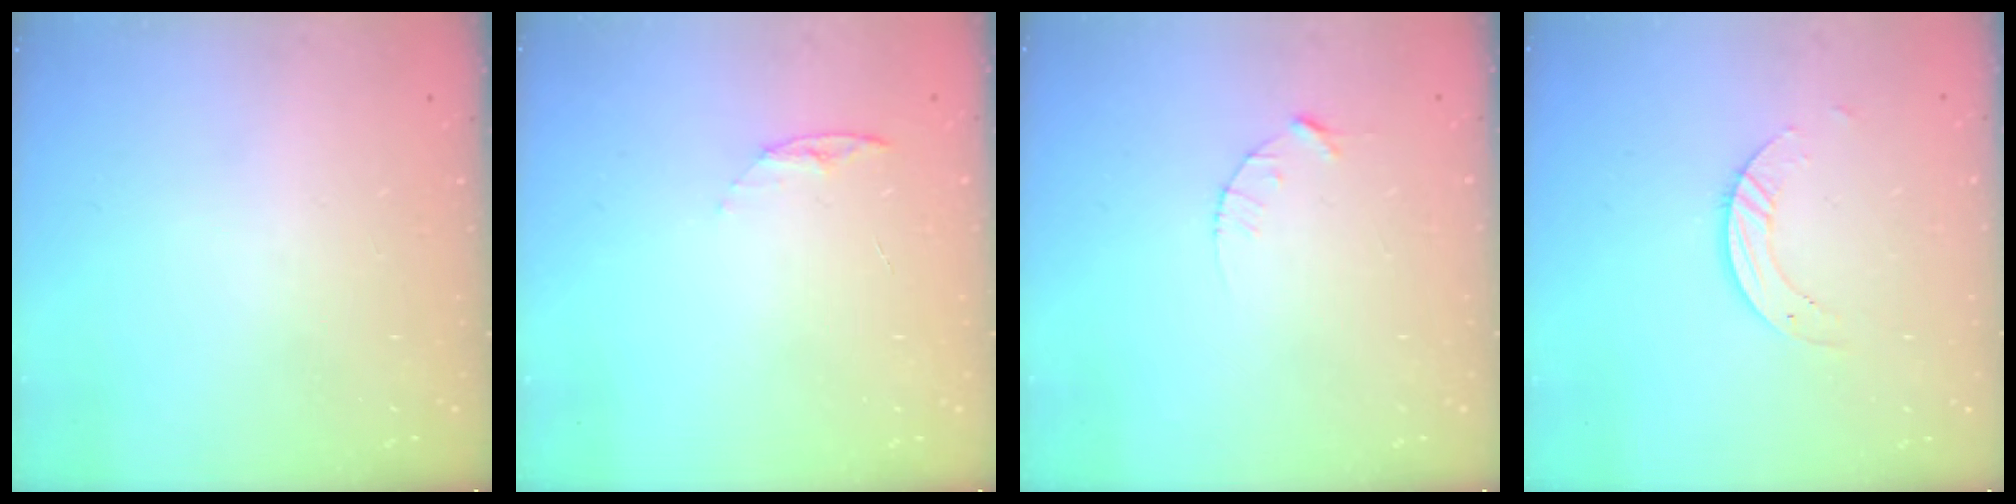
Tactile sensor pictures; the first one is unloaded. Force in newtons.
{"total": 4.9, "press": 4.9, "slide": 0.6}
{"total": 3.1, "press": 3.1, "slide": 0.4}
{"total": 4.6, "press": 4.6, "slide": 0.5}